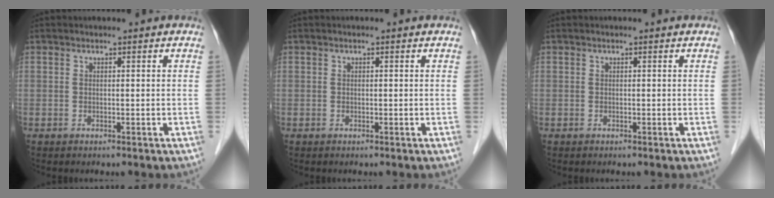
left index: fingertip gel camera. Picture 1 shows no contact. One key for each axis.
{"total": 0.0}
{"total": 0.0}